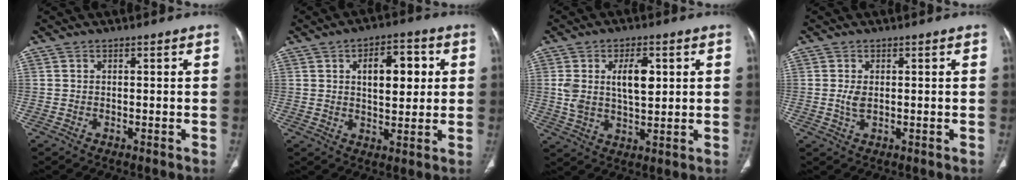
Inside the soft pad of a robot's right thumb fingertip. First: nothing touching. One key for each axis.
{"total": 9.9, "fx": 2.5, "fy": 5.2, "fz": 8.1, "tx": -0.085, "ty": 0.003, "tz": 0.036}
{"total": 9.3, "fx": 2.3, "fy": 4.6, "fz": 7.7, "tx": -0.134, "ty": -0.005, "tz": 0.047}
{"total": 2.2, "fx": 0.1, "fy": 1.1, "fz": 1.9, "tx": -0.044, "ty": -0.003, "tz": 0.006}